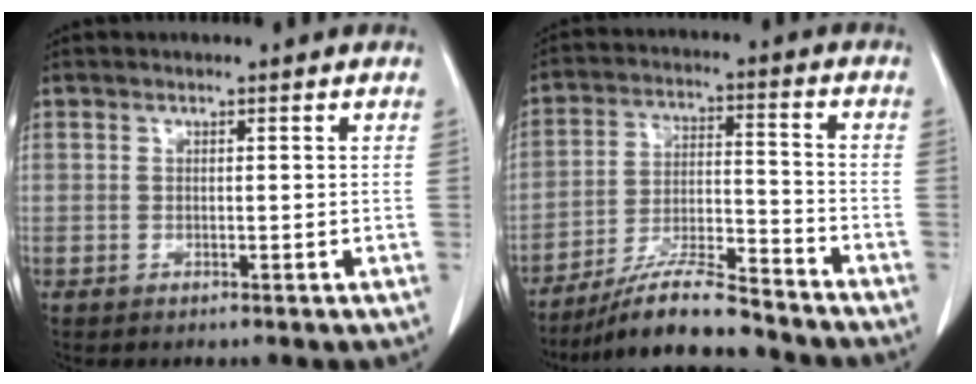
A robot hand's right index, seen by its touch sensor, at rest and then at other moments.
{"total": 10.0, "force": [-8.9, 1.3, 4.4], "torque": [-0.077, -0.002, -0.157]}